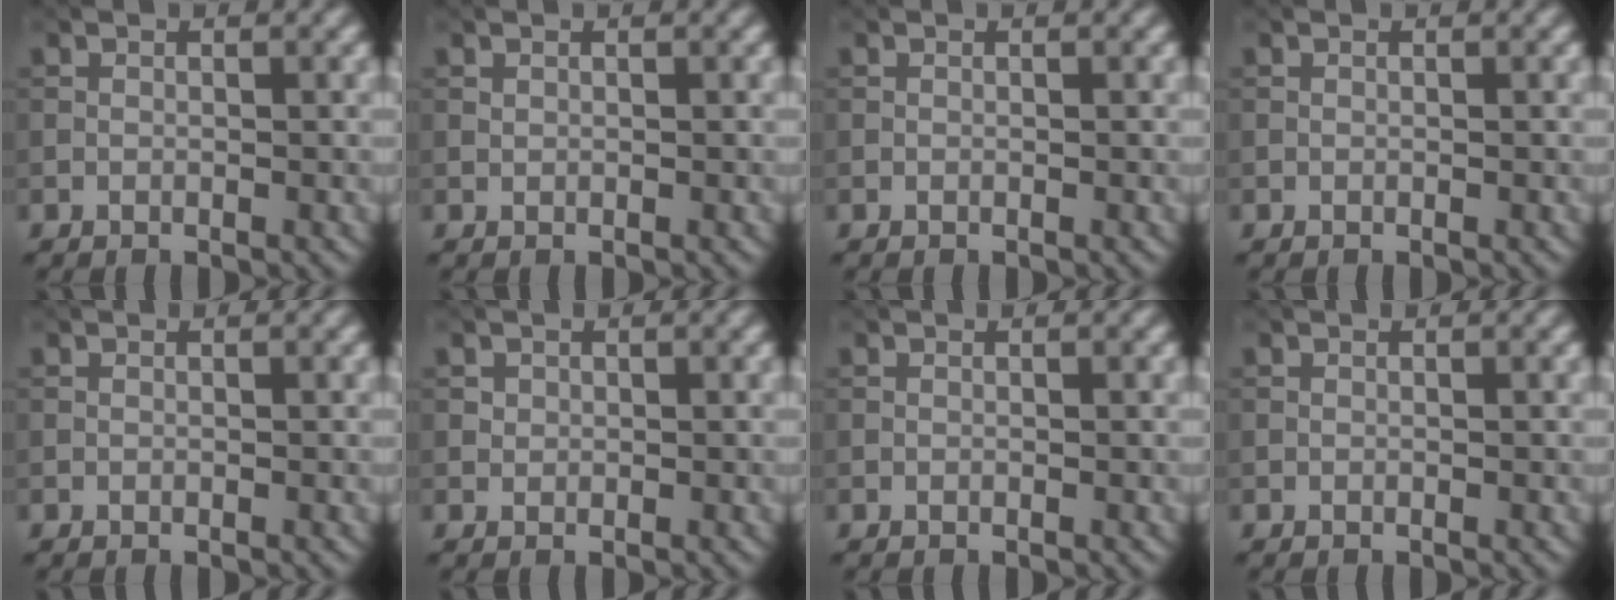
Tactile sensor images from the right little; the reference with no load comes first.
{"total": 0.0}
{"total": 0.0}
{"total": 0.0}
{"total": 0.0}
{"total": 0.5, "force": [0.3, 0.5, 0.0], "torque": [-0.001, 0.000, 0.007]}
{"total": 0.0}
{"total": 0.0}